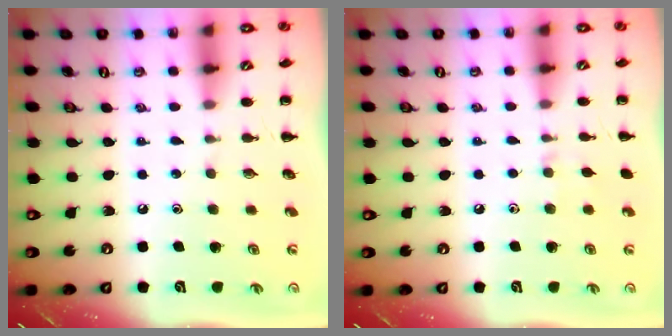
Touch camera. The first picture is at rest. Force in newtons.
{"total": 4.5, "press": 4.2, "slide": 1.5}